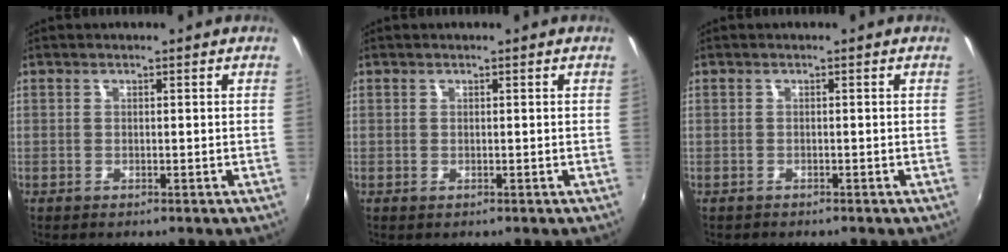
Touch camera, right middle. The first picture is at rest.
{"total": 0.0}
{"total": 0.6, "force": [-0.6, 0.2, 0.0], "torque": [-0.005, -0.001, -0.010]}